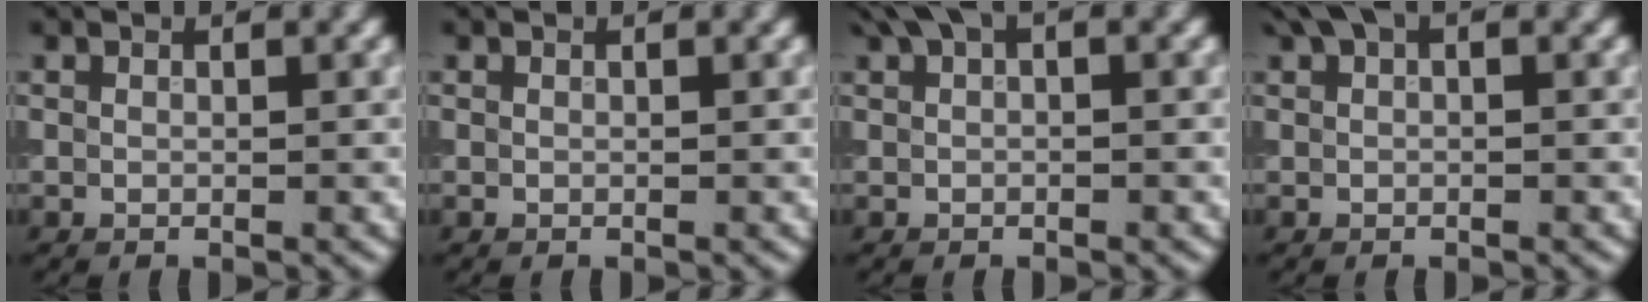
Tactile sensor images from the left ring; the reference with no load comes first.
{"total": 0.0}
{"total": 1.9, "force": [1.1, 0.8, 1.3], "torque": [-0.019, 0.005, 0.016]}
{"total": 1.6, "force": [0.9, 0.7, 1.0], "torque": [-0.015, 0.003, 0.014]}